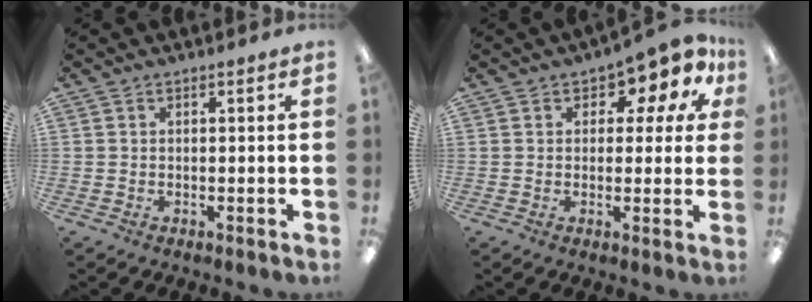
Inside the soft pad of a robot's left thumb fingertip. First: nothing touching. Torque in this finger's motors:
{"motor_torque": [0.09, 0.52, -0.28, 0.04, 0.04]}